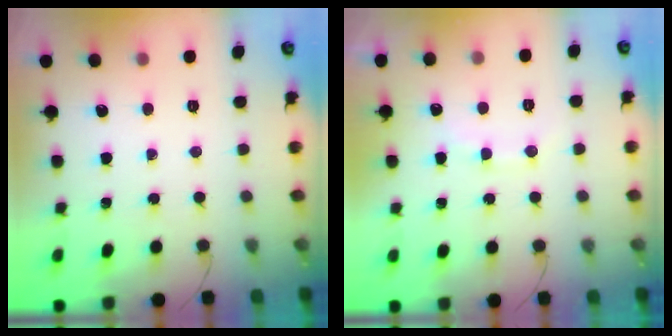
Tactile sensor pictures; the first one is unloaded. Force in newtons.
{"total": 8.2, "press": 8.1, "slide": 1.3}